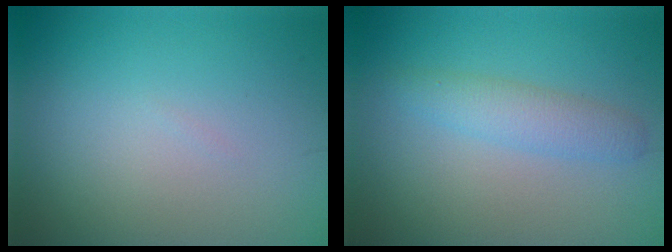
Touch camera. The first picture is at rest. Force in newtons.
{"total": 2.4, "press": 2.4, "slide": 0.1}